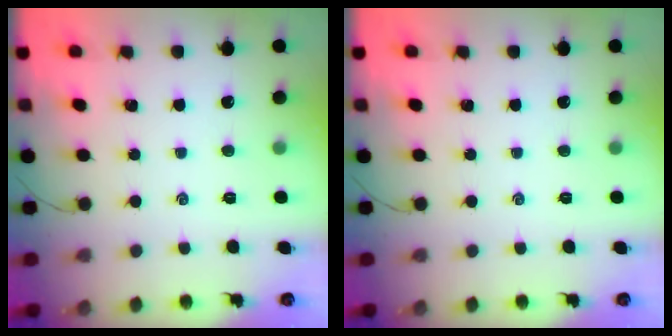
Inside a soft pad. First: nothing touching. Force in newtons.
{"total": 0.0}